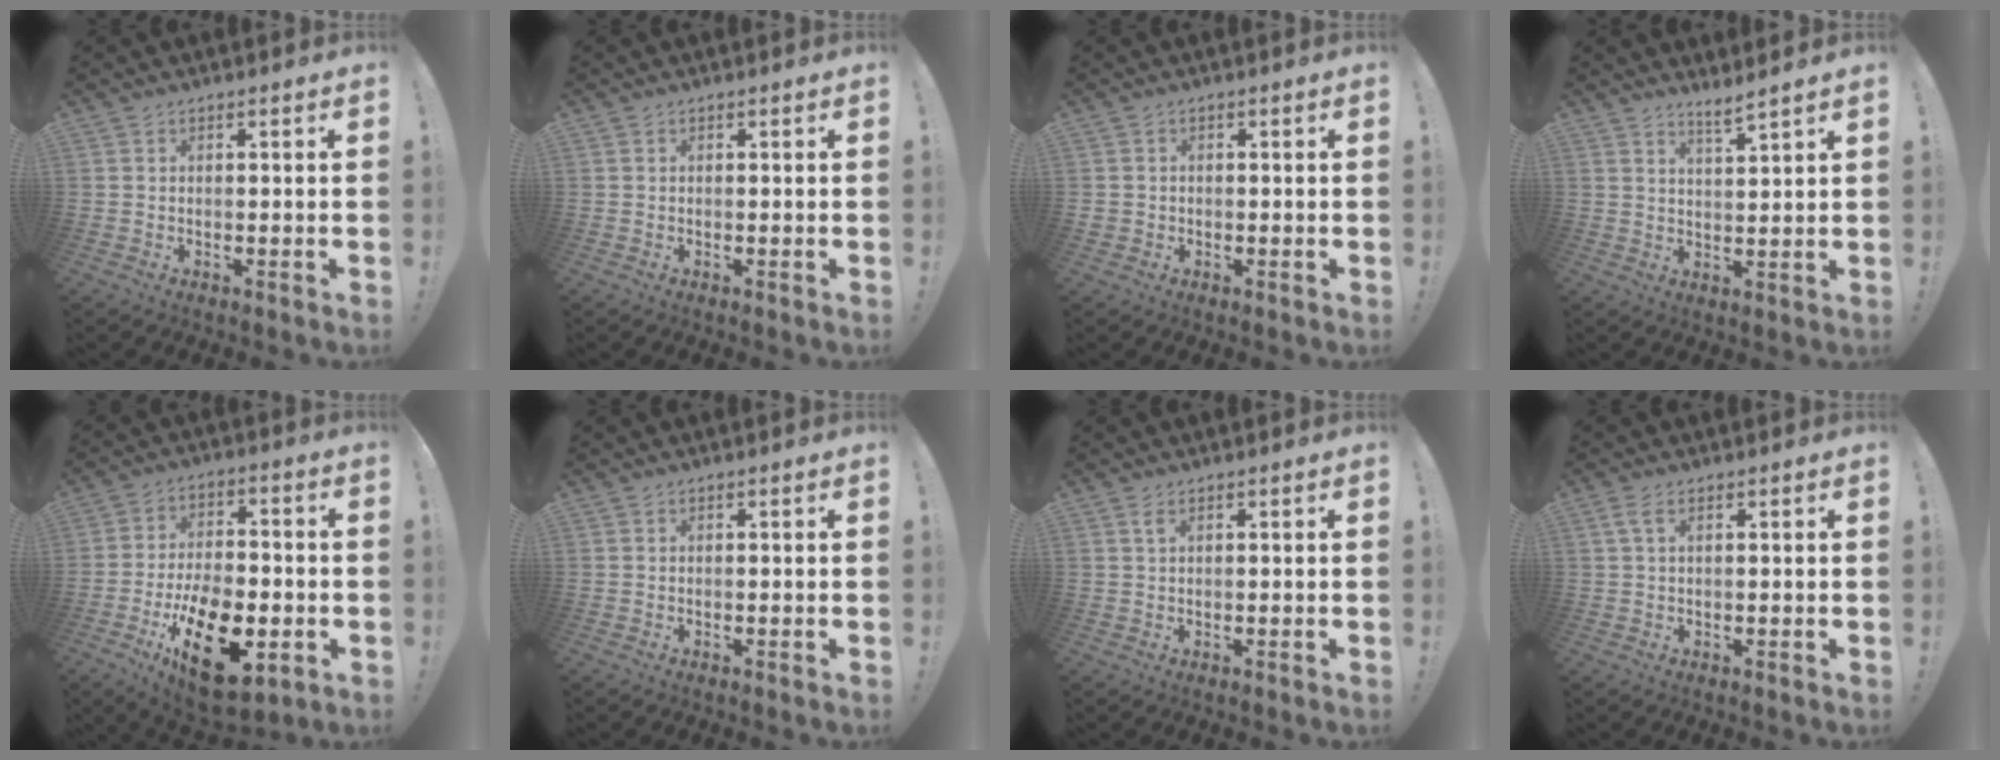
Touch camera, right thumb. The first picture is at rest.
{"total": 0.0}
{"total": 1.5, "force": [-0.1, 1.4, 0.4], "torque": [-0.007, 0.005, -0.001]}
{"total": 4.1, "force": [3.4, -0.9, 2.1], "torque": [-0.029, -0.027, 0.054]}
{"total": 21.4, "force": [-8.2, 11.5, 16.0], "torque": [-0.259, 0.052, -0.125]}
{"total": 0.0}
{"total": 1.7, "force": [0.8, 0.5, 1.5], "torque": [-0.029, 0.000, 0.013]}
{"total": 2.3, "force": [0.9, 0.2, 2.1], "torque": [-0.040, 0.001, 0.015]}